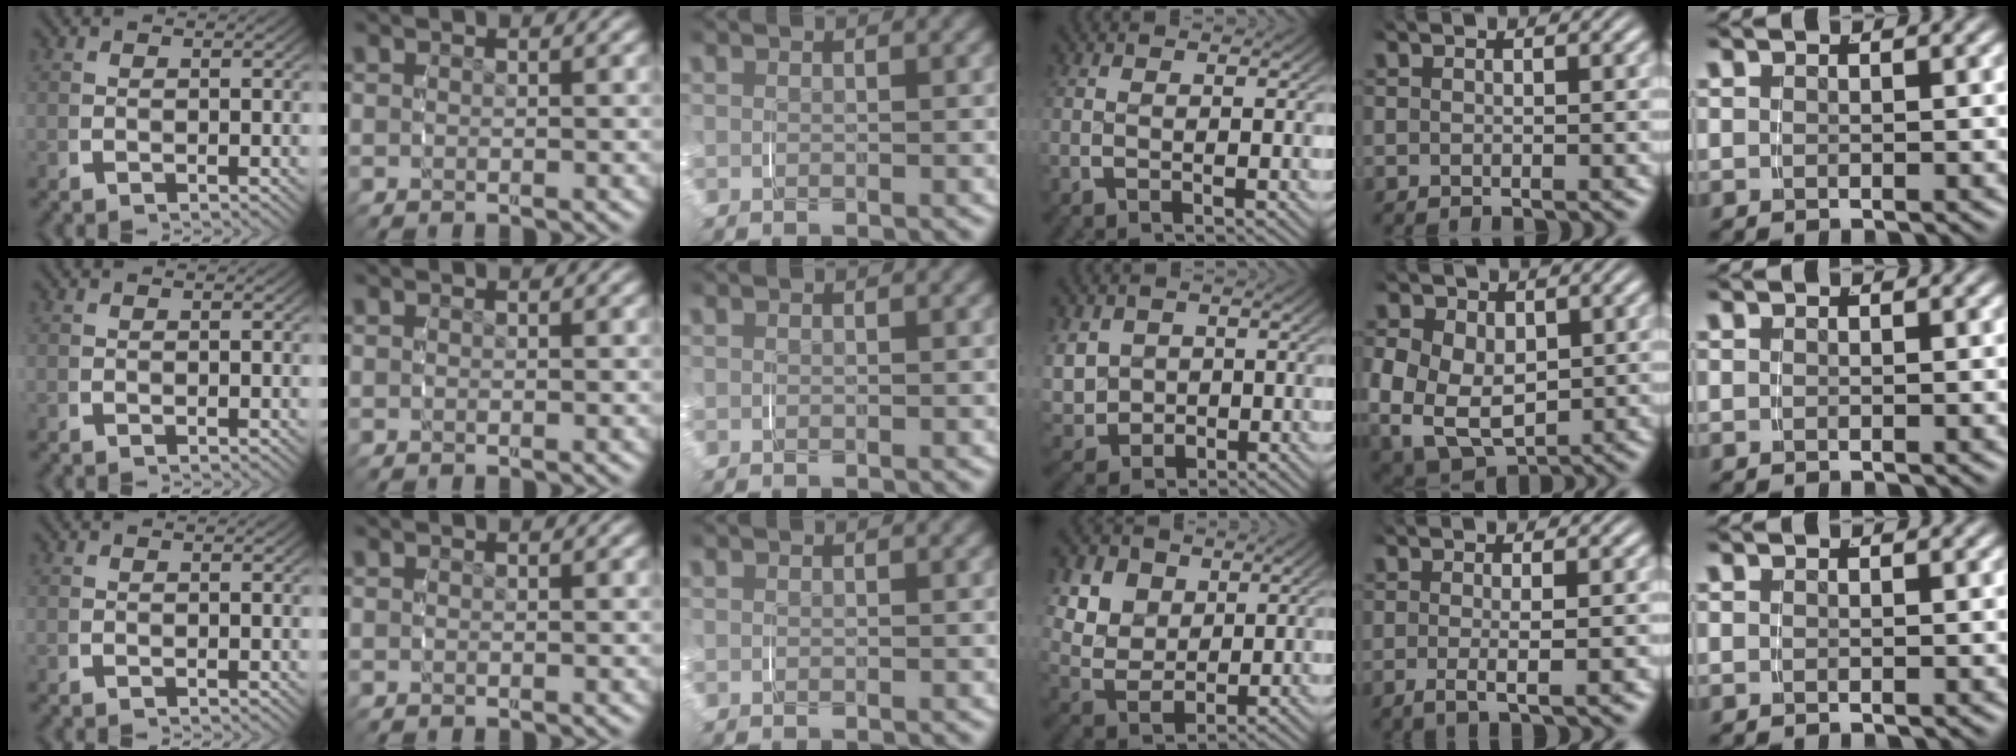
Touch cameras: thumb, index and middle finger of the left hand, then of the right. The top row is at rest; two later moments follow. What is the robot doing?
{"motion": "grasp_and_lifting", "object": "pen bag"}